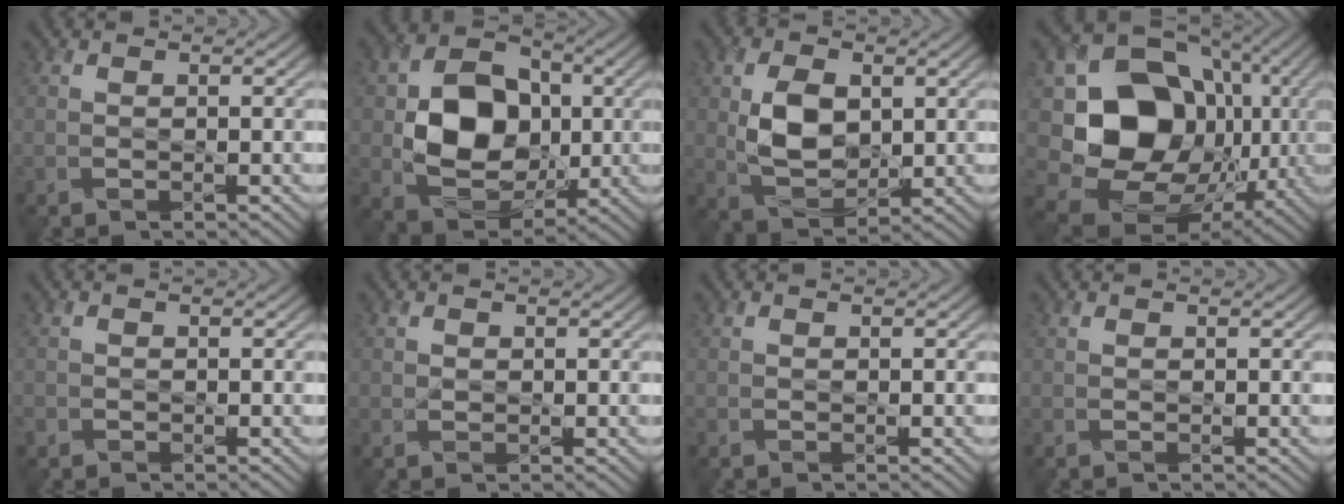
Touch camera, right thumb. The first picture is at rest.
{"total": 11.7, "force": [0.0, 9.0, 7.6], "torque": [-0.144, -0.002, 0.001]}
{"total": 7.4, "force": [1.1, 4.9, 5.4], "torque": [-0.113, -0.004, 0.027]}
{"total": 18.6, "force": [-0.5, 15.2, 10.6], "torque": [-0.219, -0.040, 0.013]}
{"total": 1.0, "force": [-0.7, 0.7, 0.1], "torque": [-0.002, -0.004, -0.017]}
{"total": 0.6, "force": [0.2, 0.6, 0.2], "torque": [-0.004, -0.003, 0.002]}
{"total": 0.0}
{"total": 0.0}